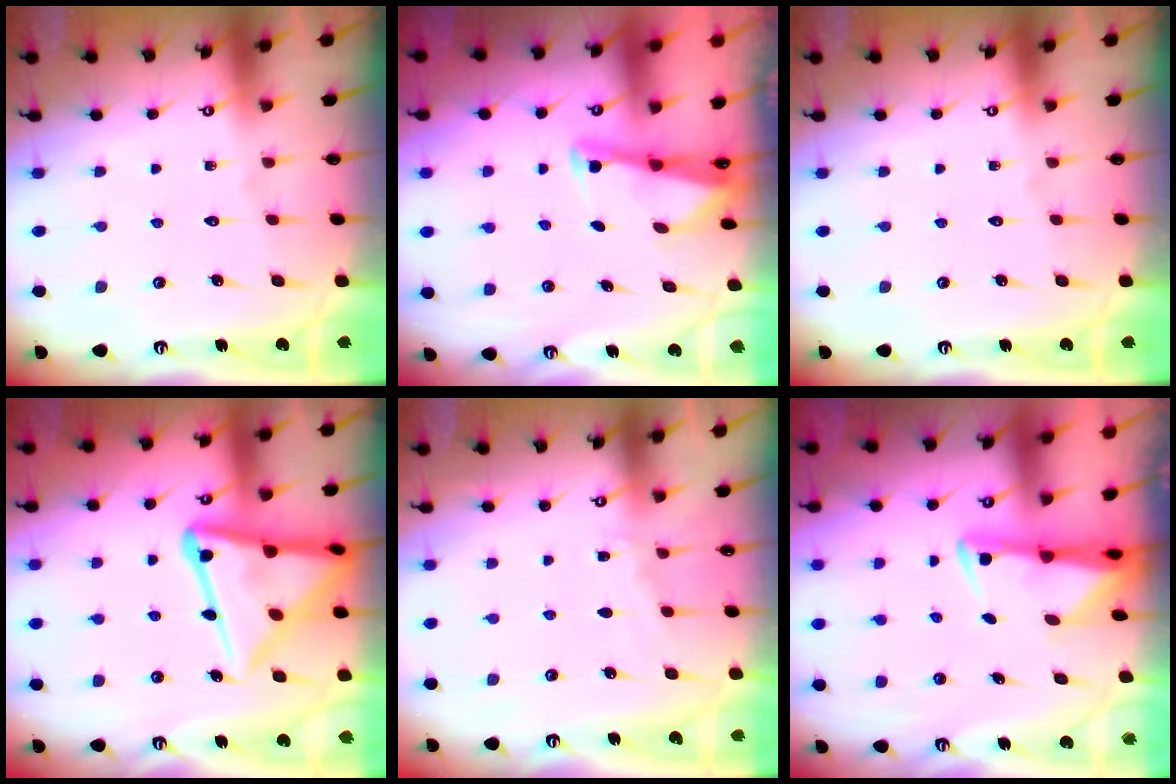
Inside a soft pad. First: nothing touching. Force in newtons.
{"total": 2.6, "press": 2.6, "slide": 0.1}
{"total": 0.0}
{"total": 19.6, "press": 19.5, "slide": 1.9}
{"total": 2.9, "press": 2.9, "slide": 0.3}
{"total": 2.8, "press": 2.8, "slide": 0.5}